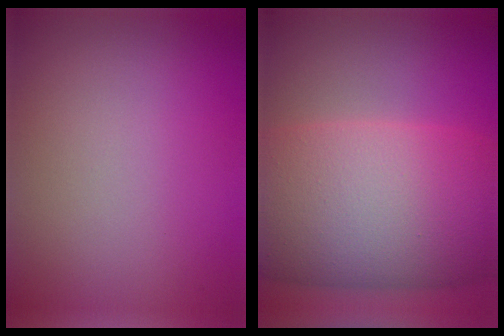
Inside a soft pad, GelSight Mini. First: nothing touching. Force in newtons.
{"total": 15.4, "press": 15.4, "slide": 0.4}